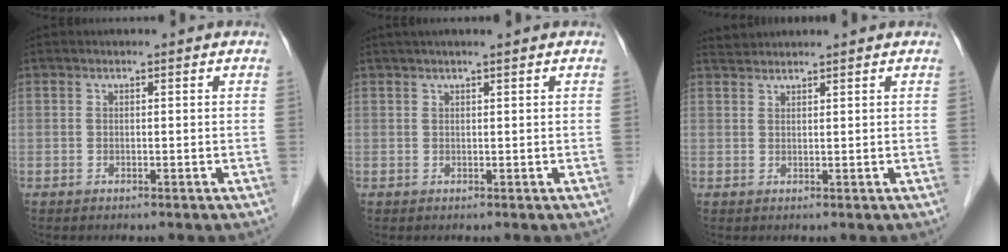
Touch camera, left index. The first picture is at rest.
{"total": 2.6, "force": [2.0, -0.3, 1.7], "torque": [-0.022, 0.021, 0.034]}
{"total": 2.3, "force": [2.3, -0.2, 0.0], "torque": [-0.002, 0.022, 0.048]}